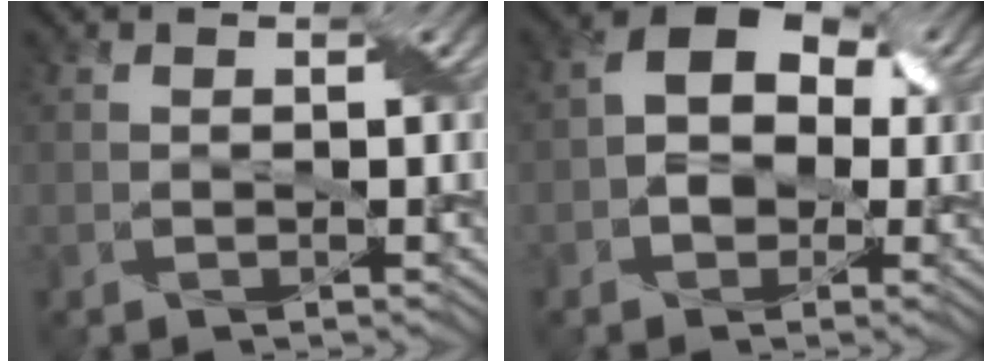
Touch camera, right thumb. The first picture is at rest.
{"total": 8.7, "force": [0.6, 6.4, 5.8], "torque": [-0.075, 0.031, -0.009]}